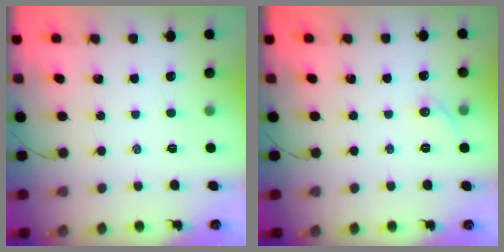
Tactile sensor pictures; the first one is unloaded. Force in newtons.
{"total": 5.2, "press": 5.0, "slide": 1.4}